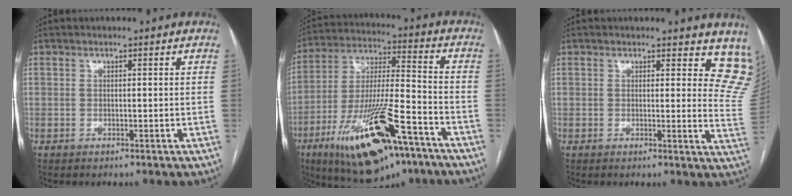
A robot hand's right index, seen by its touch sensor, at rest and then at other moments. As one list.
[{"total": 22.5, "force": [-12.5, 5.2, 17.9], "torque": [-0.318, -0.027, -0.209]}, {"total": 9.0, "force": [8.0, 3.3, 2.5], "torque": [0.011, -0.038, 0.052]}]